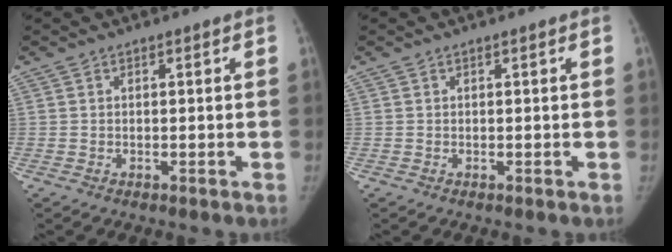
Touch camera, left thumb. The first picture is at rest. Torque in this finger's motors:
{"motor_torque": [-0.12, -0.15, 0.24, -0.20, 0.02]}